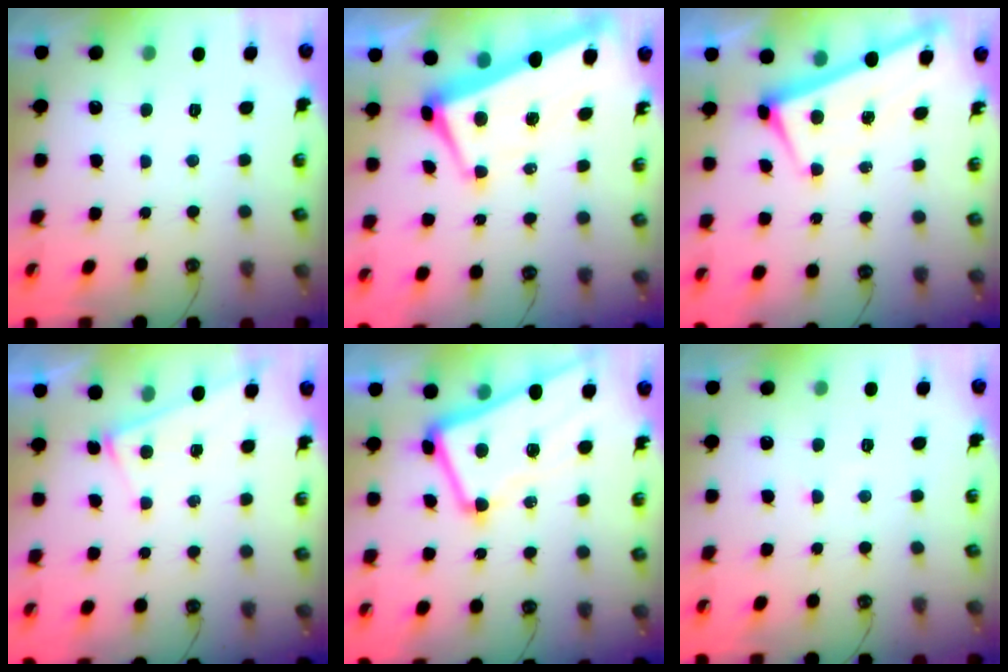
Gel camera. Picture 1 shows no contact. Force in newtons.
{"total": 1.8, "press": 1.2, "slide": 1.3}
{"total": 1.0, "press": 1.0, "slide": 0.0}
{"total": 2.6, "press": 2.6, "slide": 0.2}
{"total": 4.7, "press": 4.5, "slide": 1.4}
{"total": 1.4, "press": 1.4, "slide": 0.3}